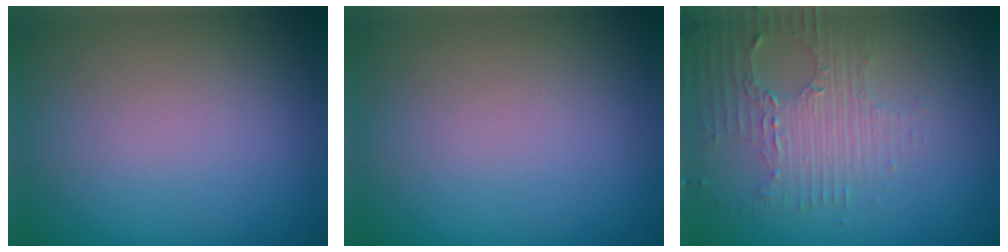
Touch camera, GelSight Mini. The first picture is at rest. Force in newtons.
{"total": 0.0}
{"total": 4.7, "press": 3.2, "slide": 3.4}